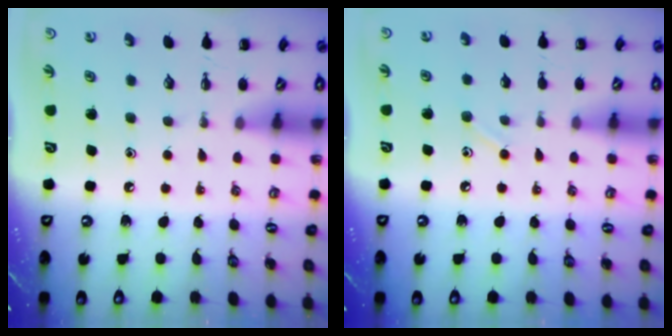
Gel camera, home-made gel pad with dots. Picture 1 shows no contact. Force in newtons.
{"total": 5.3, "press": 4.9, "slide": 2.0}